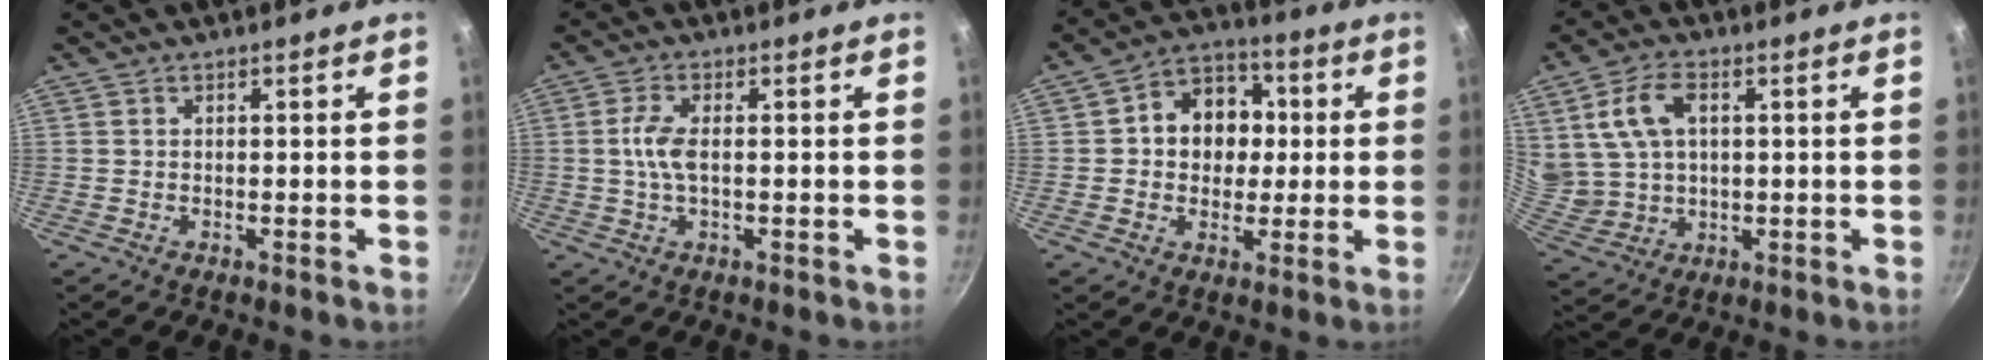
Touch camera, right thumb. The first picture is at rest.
{"total": 4.7, "force": [0.0, 1.9, 4.2], "torque": [-0.098, 0.006, -0.004]}
{"total": 11.4, "force": [1.2, 9.4, 6.4], "torque": [-0.049, 0.016, 0.004]}
{"total": 11.3, "force": [3.0, 7.8, 7.6], "torque": [-0.132, -0.009, 0.070]}